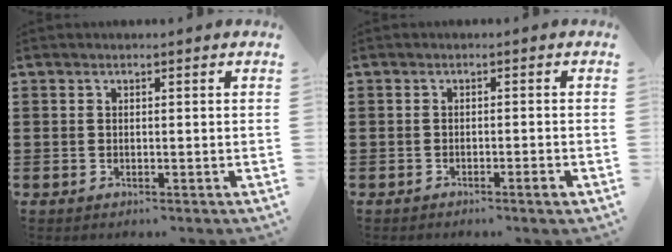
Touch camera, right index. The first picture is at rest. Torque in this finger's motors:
{"motor_torque": [0.49, 0.22, 0.05, 0.01]}